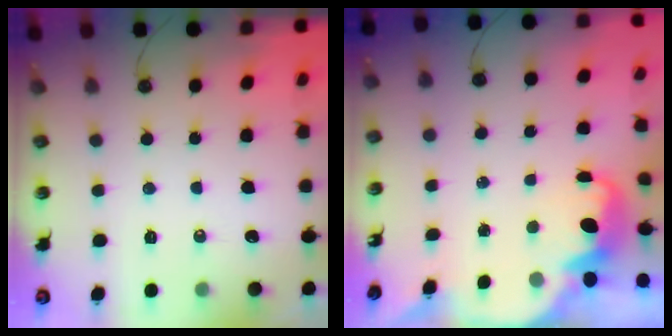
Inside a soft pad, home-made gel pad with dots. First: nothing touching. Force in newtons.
{"total": 2.8, "press": 2.7, "slide": 0.6}